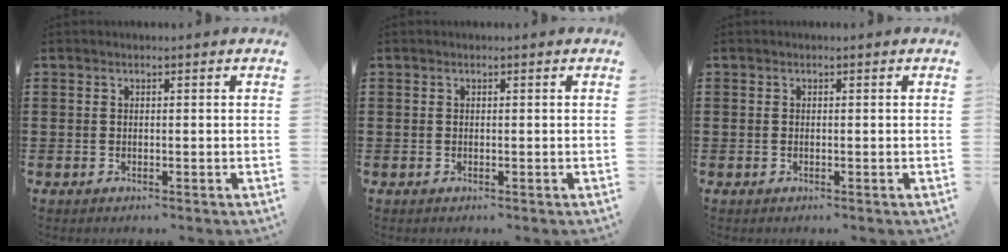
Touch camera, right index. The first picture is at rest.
{"total": 0.0}
{"total": 0.0}